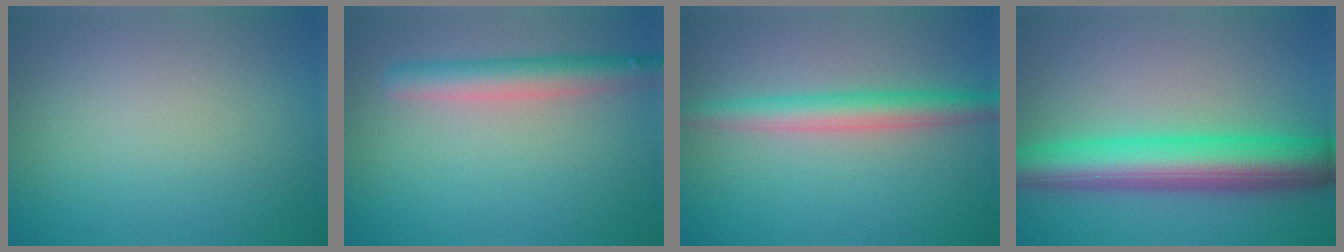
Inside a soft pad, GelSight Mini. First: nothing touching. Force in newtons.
{"total": 3.8, "press": 3.8, "slide": 0.3}
{"total": 3.6, "press": 3.6, "slide": 0.1}
{"total": 8.5, "press": 8.5, "slide": 0.1}